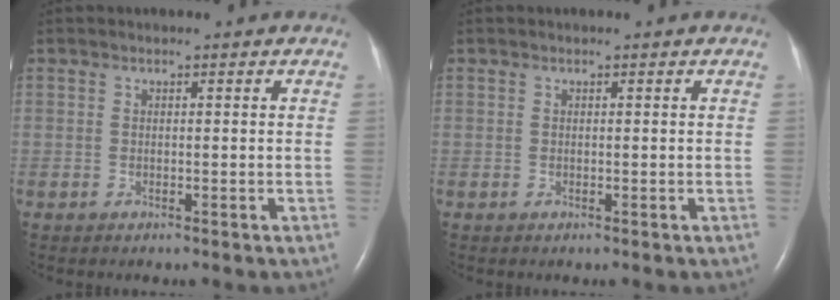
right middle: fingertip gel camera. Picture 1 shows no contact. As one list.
[{"total": 0.0}]